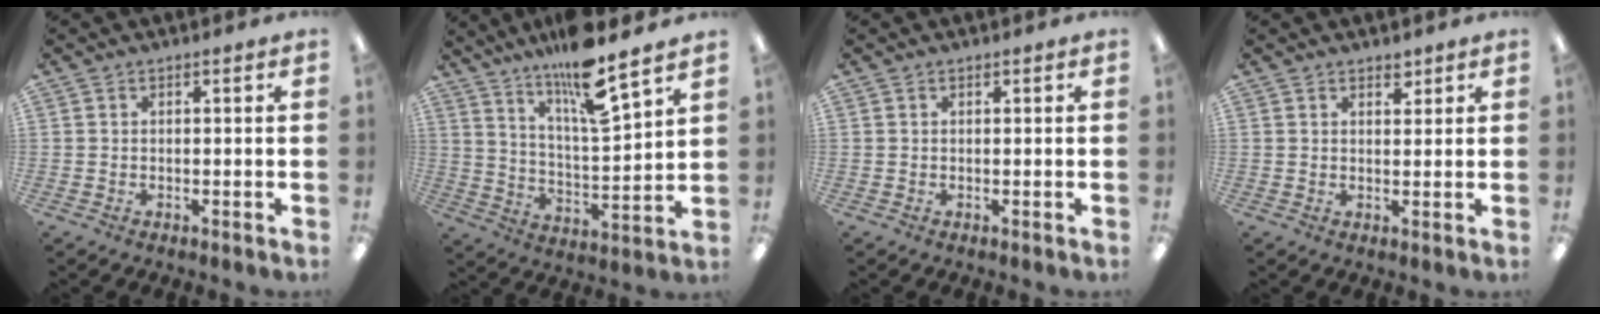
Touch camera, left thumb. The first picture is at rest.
{"total": 13.1, "force": [10.8, 1.4, 7.3], "torque": [-0.127, -0.073, 0.179]}
{"total": 0.0}
{"total": 2.4, "force": [1.9, 1.1, 0.8], "torque": [-0.003, -0.009, 0.032]}